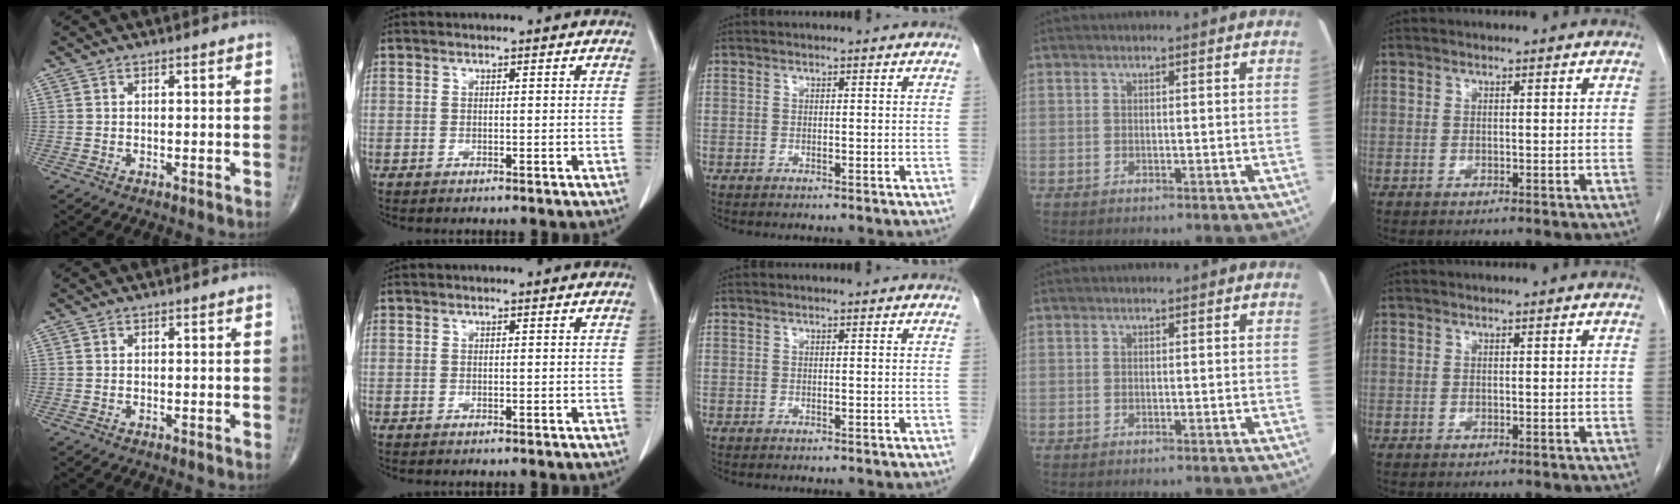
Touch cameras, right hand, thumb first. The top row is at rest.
{}